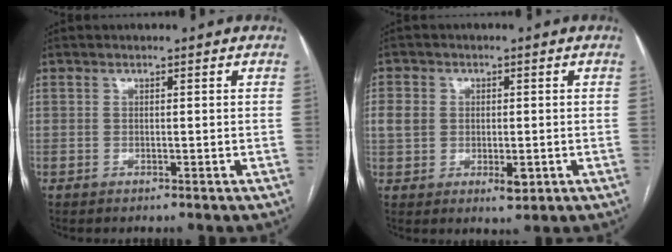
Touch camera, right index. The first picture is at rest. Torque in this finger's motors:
{"motor_torque": [-0.05, 0.01, 0.01, 0.02]}